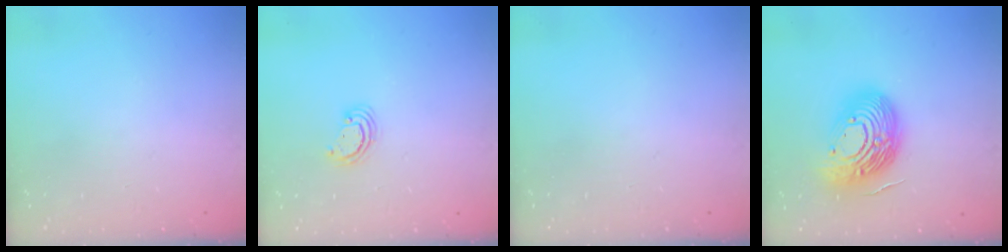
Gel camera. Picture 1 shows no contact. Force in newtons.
{"total": 2.8, "press": 2.8, "slide": 0.3}
{"total": 0.0}
{"total": 20.0, "press": 20.0, "slide": 1.6}